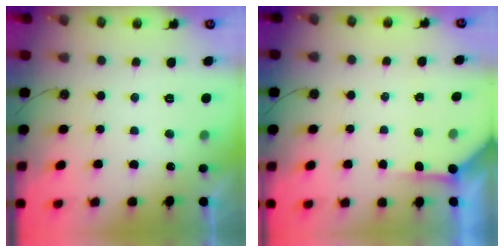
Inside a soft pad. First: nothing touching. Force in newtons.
{"total": 3.7, "press": 3.7, "slide": 0.4}